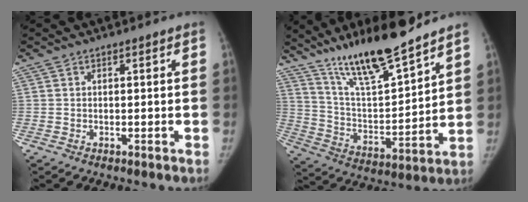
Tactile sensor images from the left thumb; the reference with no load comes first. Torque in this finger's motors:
{"motor_torque": [0.21, 0.02, 1.41, -1.36, 0.09]}